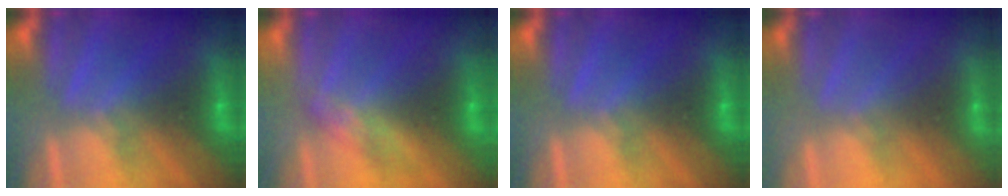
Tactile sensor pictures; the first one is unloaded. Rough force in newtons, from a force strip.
{"total": 2.8}
{"total": 0.0}
{"total": 2.8}